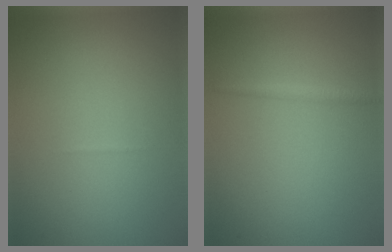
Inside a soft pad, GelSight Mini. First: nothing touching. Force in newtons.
{"total": 0.8, "press": 0.8, "slide": 0.1}